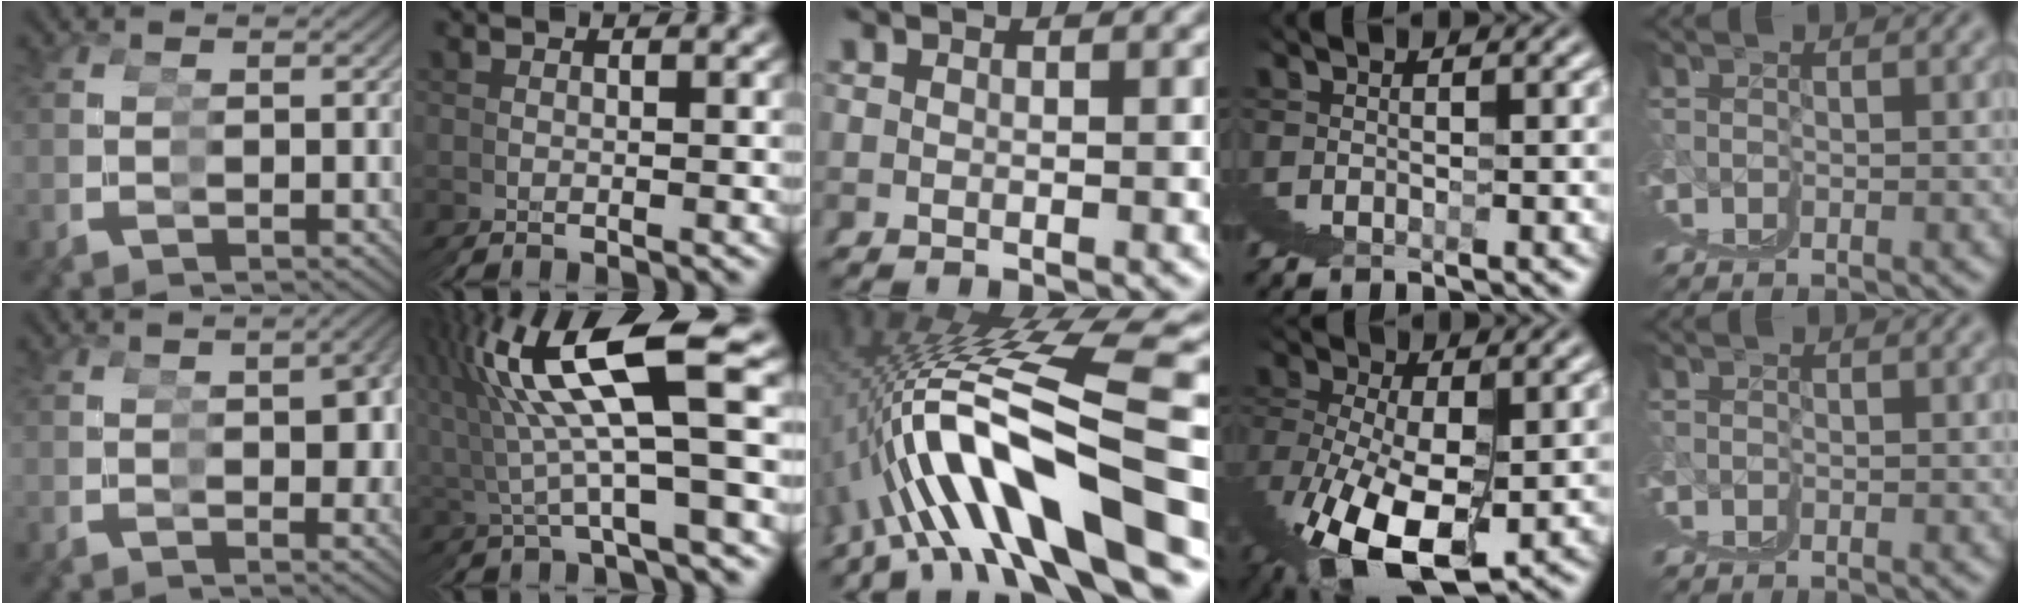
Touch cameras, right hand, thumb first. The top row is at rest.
{"thumb": {"total": 3.7, "force": [0.4, 1.3, 3.4], "torque": [-0.032, 0.008, 0.005]}, "index": {"total": 10.9, "force": [3.1, 5.3, 9.0], "torque": [-0.150, 0.020, 0.041]}, "middle": {"total": 13.7, "force": [0.0, 5.0, 12.7], "torque": [-0.227, 0.006, 0.005]}, "ring": {"total": 8.0, "force": [-2.1, 3.9, 6.6], "torque": [-0.123, -0.031, -0.014]}}